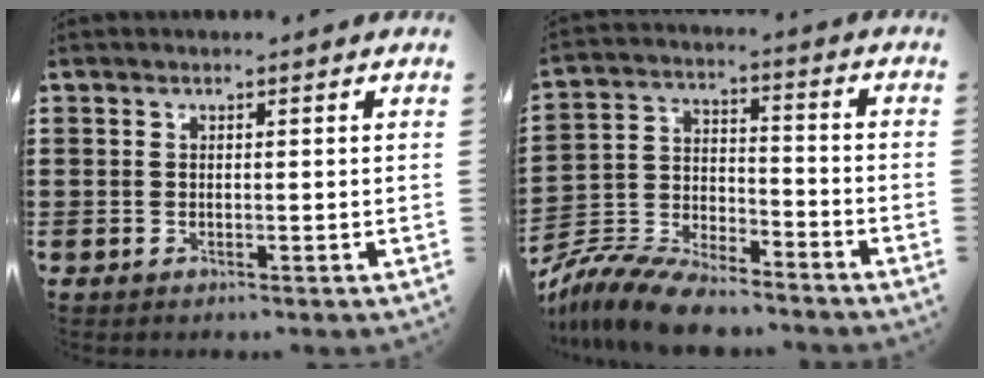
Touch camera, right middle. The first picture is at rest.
{"total": 10.5, "force": [-9.9, 1.8, 3.0], "torque": [-0.067, 0.022, -0.200]}